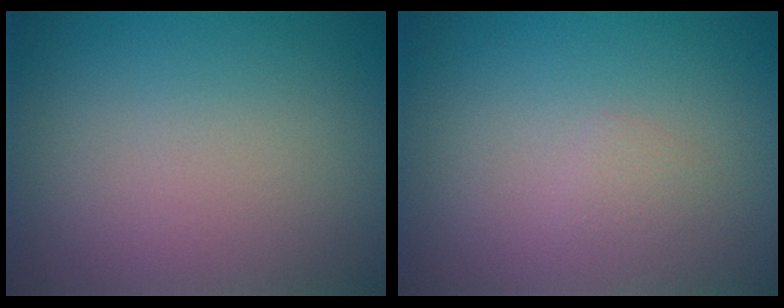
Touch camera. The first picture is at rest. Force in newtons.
{"total": 0.8, "press": 0.8, "slide": 0.0}